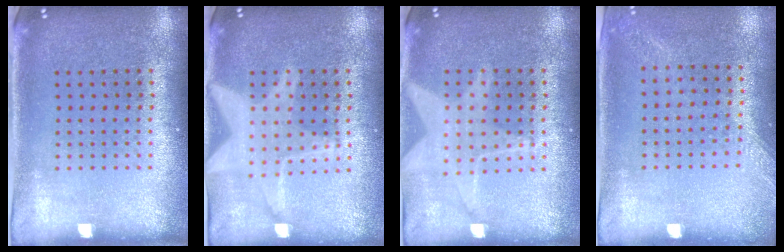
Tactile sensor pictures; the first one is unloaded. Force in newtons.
{"total": 3.0, "press": 3.0, "slide": 0.3}
{"total": 1.3, "press": 1.2, "slide": 0.4}
{"total": 1.3, "press": 1.2, "slide": 0.5}